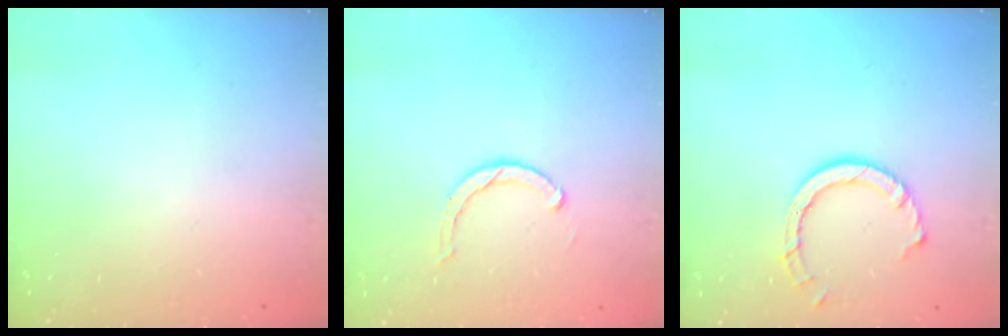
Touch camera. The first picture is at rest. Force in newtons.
{"total": 3.6, "press": 3.6, "slide": 0.6}
{"total": 7.9, "press": 7.9, "slide": 0.5}